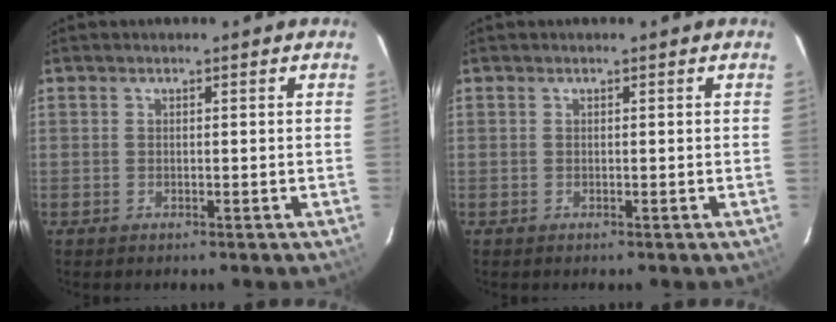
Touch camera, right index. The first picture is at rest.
{"total": 0.0}